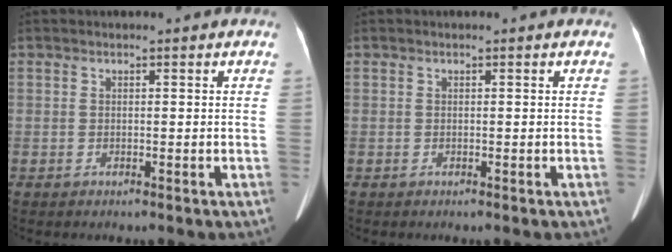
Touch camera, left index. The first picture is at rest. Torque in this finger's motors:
{"motor_torque": [-0.03, 0.03, 0.00, 0.00]}